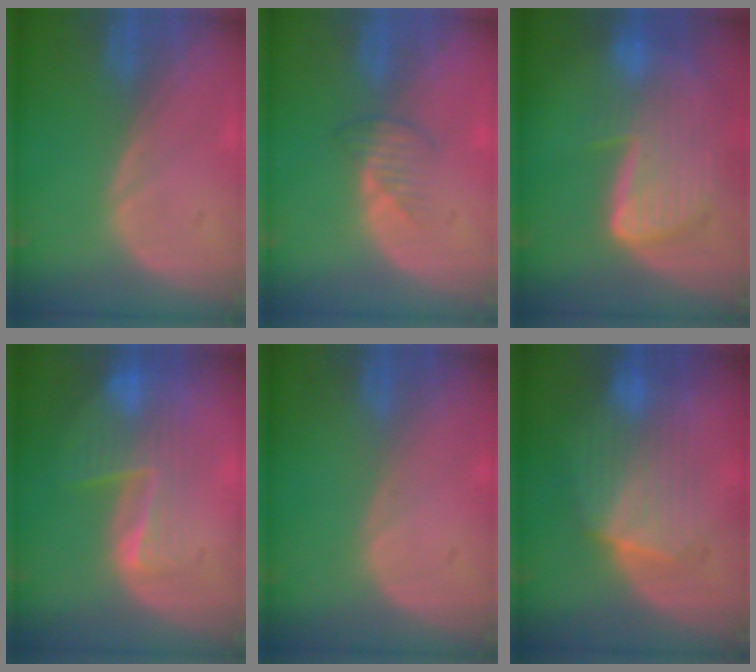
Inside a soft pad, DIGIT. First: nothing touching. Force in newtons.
{"total": 2.5, "press": 2.5, "slide": 0.3}
{"total": 9.3, "press": 8.1, "slide": 4.6}
{"total": 8.3, "press": 7.1, "slide": 4.4}
{"total": 0.0}
{"total": 7.1, "press": 7.0, "slide": 0.9}